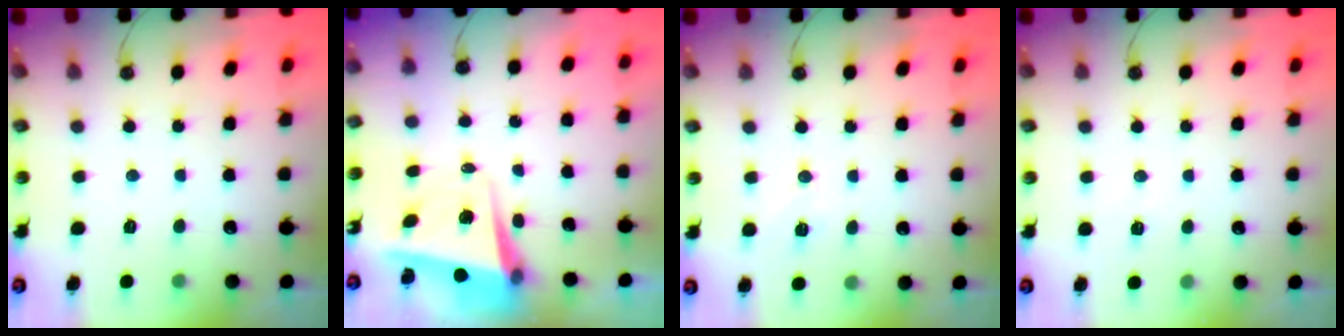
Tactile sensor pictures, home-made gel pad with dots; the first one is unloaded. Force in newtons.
{"total": 5.5, "press": 5.2, "slide": 2.0}
{"total": 6.6, "press": 6.2, "slide": 2.4}
{"total": 4.4, "press": 4.3, "slide": 0.8}